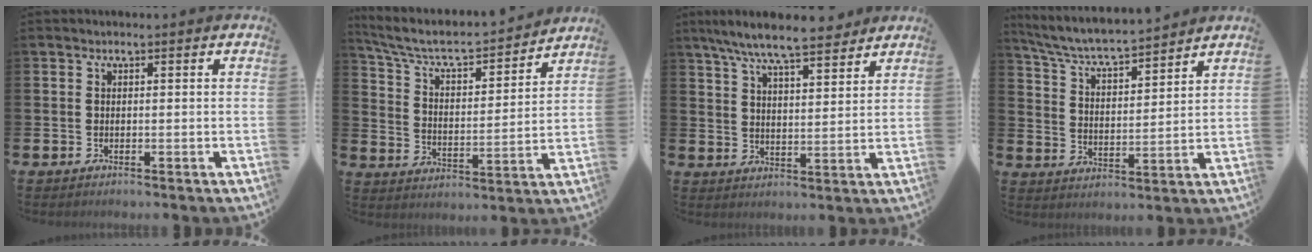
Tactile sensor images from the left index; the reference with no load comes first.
{"total": 7.0, "force": [6.2, 1.8, 2.6], "torque": [-0.088, -0.043, 0.102]}
{"total": 8.4, "force": [7.7, 1.2, 3.1], "torque": [-0.081, -0.036, 0.139]}
{"total": 6.3, "force": [6.0, 0.5, 1.9], "torque": [-0.068, -0.042, 0.101]}